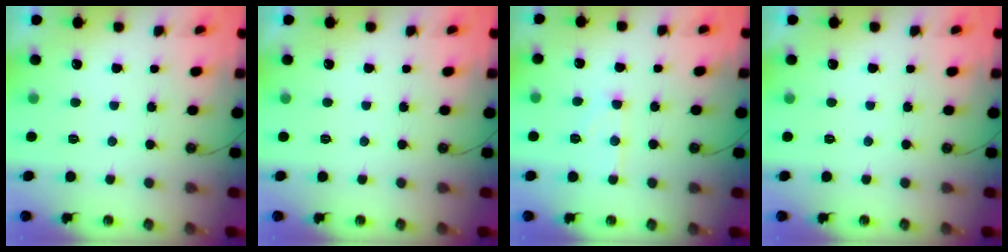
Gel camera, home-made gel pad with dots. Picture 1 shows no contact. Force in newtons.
{"total": 0.0}
{"total": 8.0, "press": 8.0, "slide": 0.7}
{"total": 0.0}